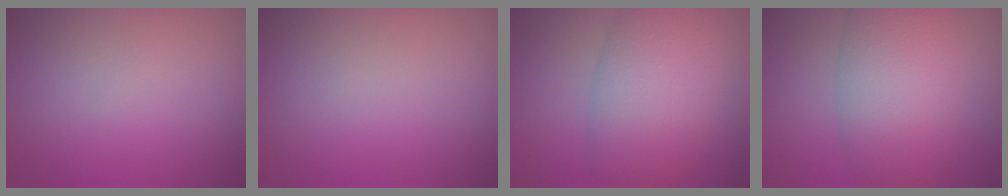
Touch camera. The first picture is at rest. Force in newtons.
{"total": 0.0}
{"total": 8.6, "press": 8.6, "slide": 0.2}
{"total": 7.9, "press": 7.9, "slide": 0.2}